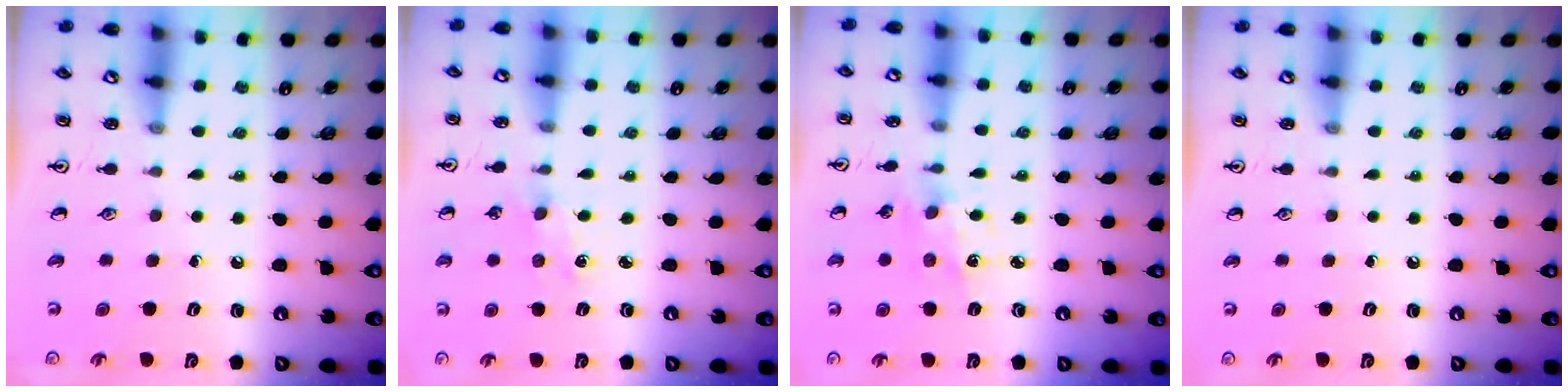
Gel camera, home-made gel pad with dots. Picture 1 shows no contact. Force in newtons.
{"total": 1.1, "press": 1.1, "slide": 0.2}
{"total": 2.5, "press": 2.4, "slide": 0.7}
{"total": 0.0}